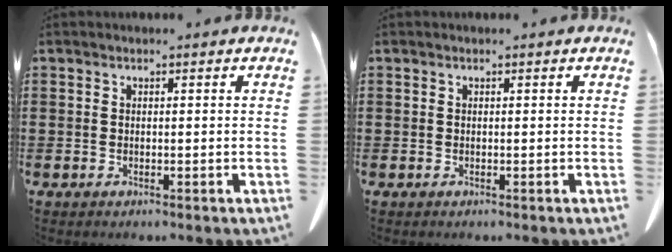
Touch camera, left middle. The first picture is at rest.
{"total": 0.0}